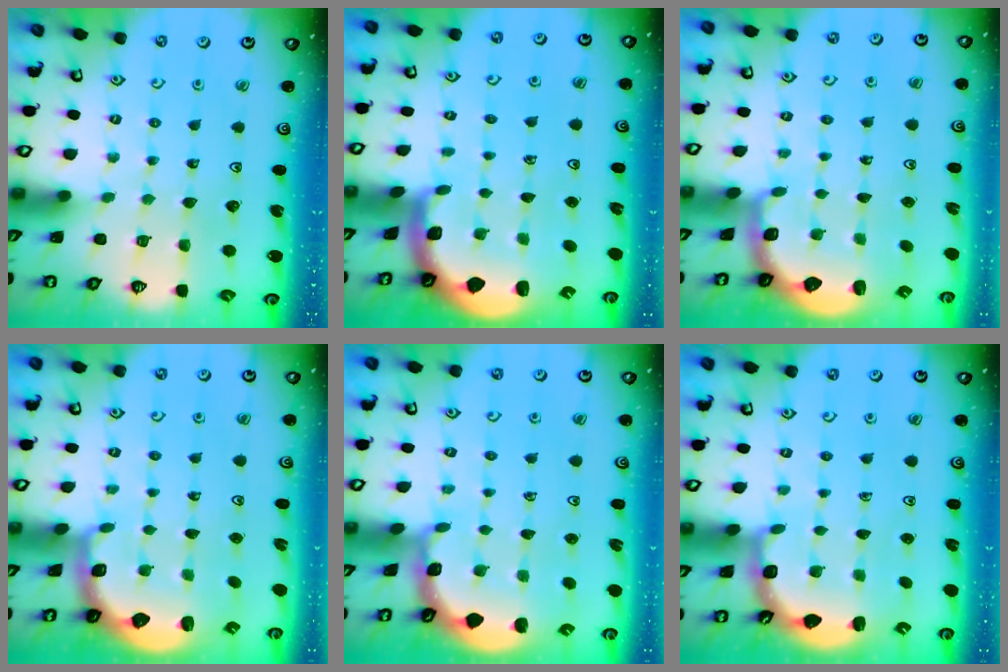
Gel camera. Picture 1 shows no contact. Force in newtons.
{"total": 1.7, "press": 1.6, "slide": 0.3}
{"total": 2.6, "press": 2.1, "slide": 1.7}
{"total": 2.6, "press": 2.1, "slide": 1.7}
{"total": 2.0, "press": 2.0, "slide": 0.3}
{"total": 3.2, "press": 2.4, "slide": 2.2}